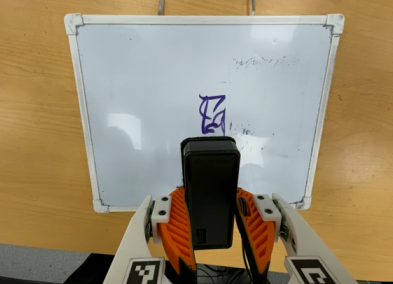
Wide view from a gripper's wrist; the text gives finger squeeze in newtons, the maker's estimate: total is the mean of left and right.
{"total": 7.5, "left": 6.7, "right": 8.2}